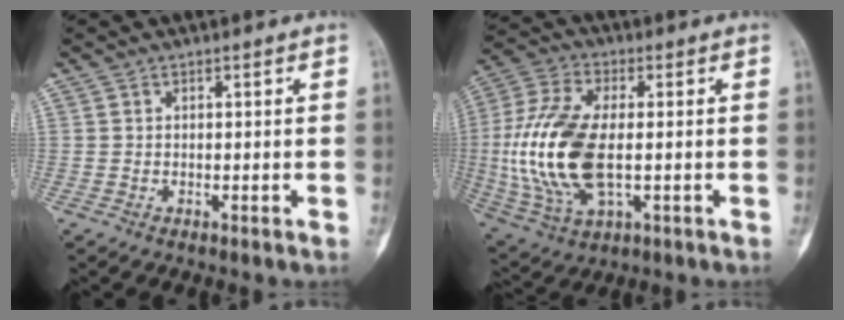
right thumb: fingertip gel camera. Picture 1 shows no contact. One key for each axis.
{"total": 19.0, "fx": -1.1, "fy": 9.7, "fz": 16.3, "tx": -0.358, "ty": -0.001, "tz": -0.012}